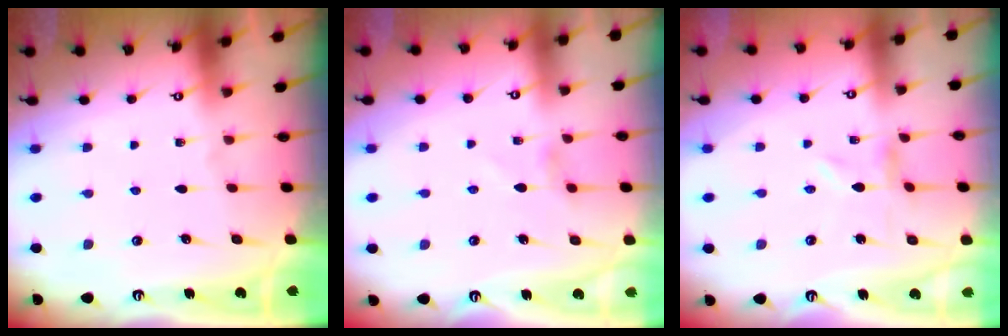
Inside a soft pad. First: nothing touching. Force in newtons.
{"total": 2.3, "press": 2.3, "slide": 0.3}
{"total": 0.0}